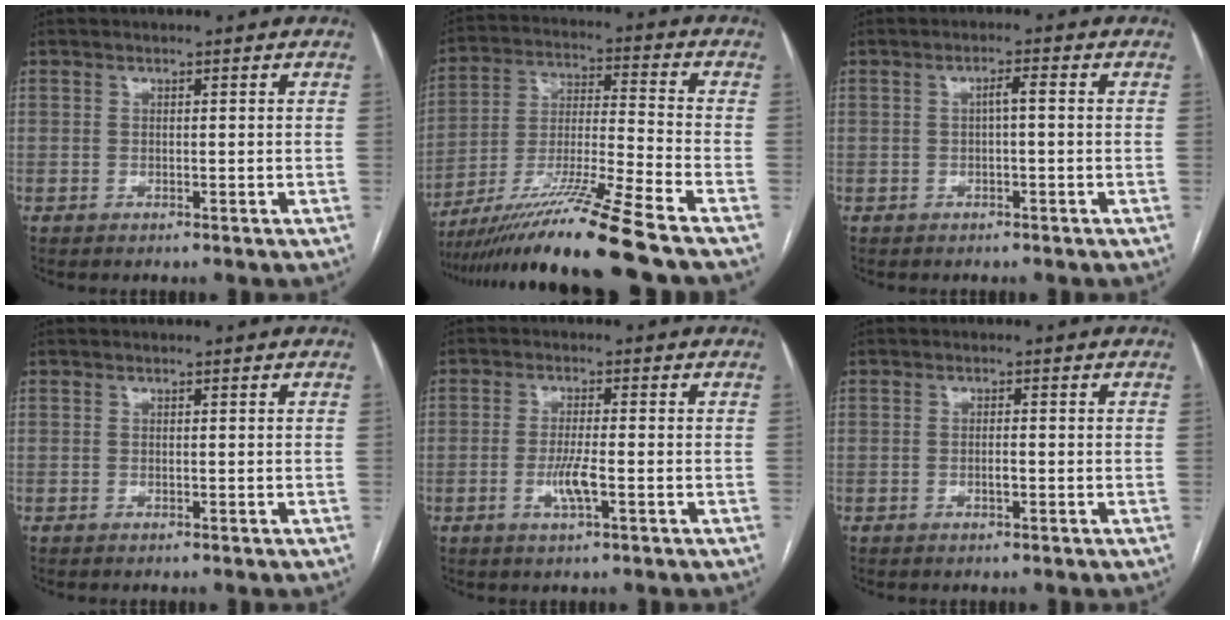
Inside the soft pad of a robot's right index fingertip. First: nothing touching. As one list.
[{"total": 18.5, "force": [-14.6, -2.3, 11.0], "torque": [-0.217, -0.030, -0.262]}, {"total": 1.8, "force": [0.0, 0.2, 1.8], "torque": [-0.031, 0.005, 0.001]}, {"total": 0.0}, {"total": 4.0, "force": [-1.3, 0.5, 3.8], "torque": [-0.079, -0.005, -0.024]}, {"total": 1.3, "force": [-0.4, 0.3, 1.2], "torque": [-0.024, 0.001, -0.008]}]